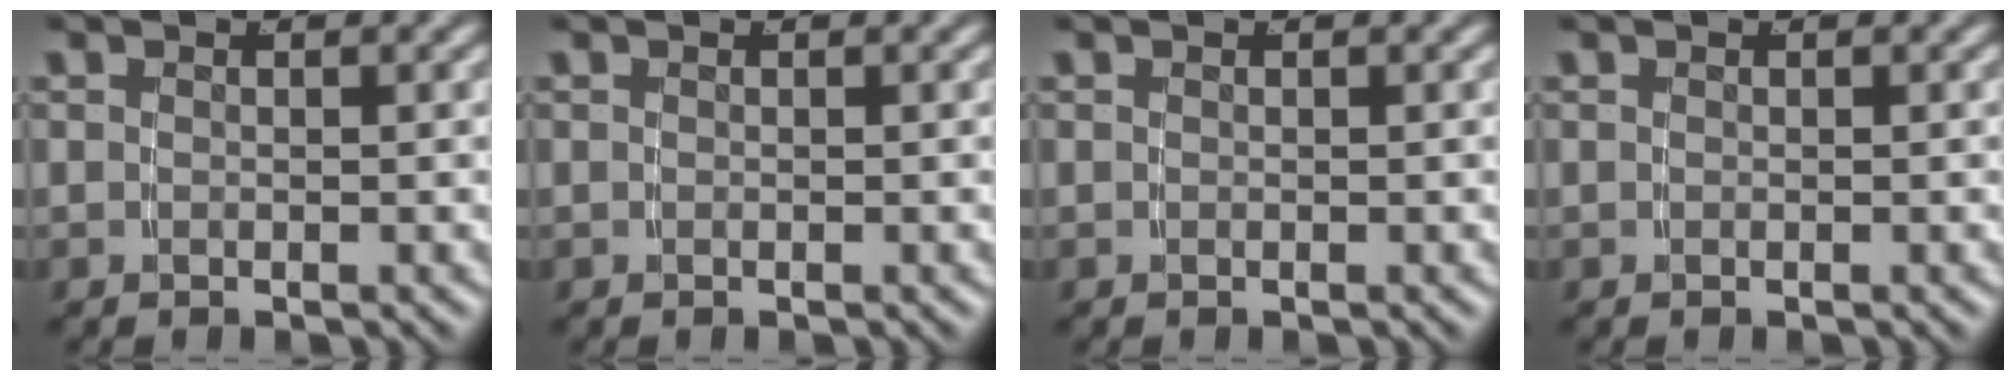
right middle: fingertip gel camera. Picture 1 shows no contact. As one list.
[{"total": 0.0}, {"total": 0.0}, {"total": 0.0}]